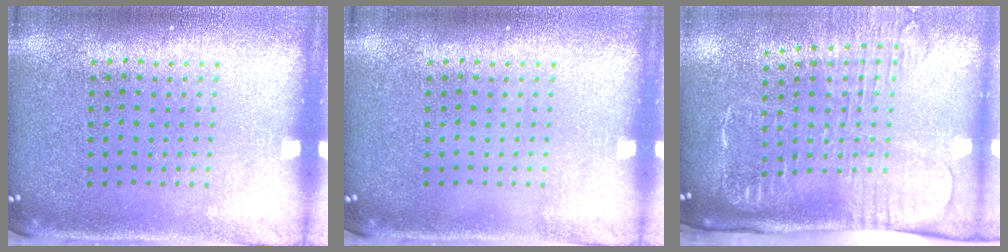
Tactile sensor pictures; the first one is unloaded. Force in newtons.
{"total": 0.0}
{"total": 2.7, "press": 2.1, "slide": 1.7}